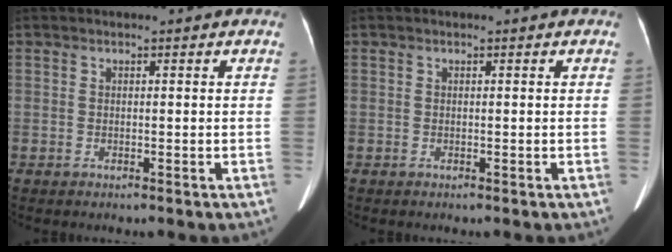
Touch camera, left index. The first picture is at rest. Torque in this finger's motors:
{"motor_torque": [0.01, 0.03, 0.01, 0.01]}